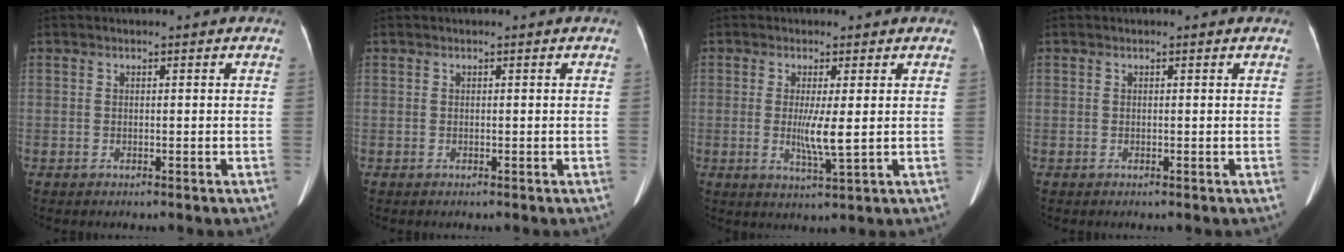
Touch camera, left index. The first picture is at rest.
{"total": 0.0}
{"total": 4.2, "force": [-0.2, -0.1, 4.2], "torque": [-0.087, -0.012, 0.004]}
{"total": 0.0}